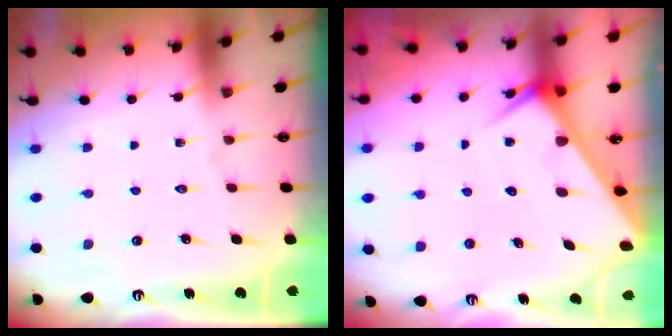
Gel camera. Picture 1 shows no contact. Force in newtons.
{"total": 4.4, "press": 4.4, "slide": 0.4}